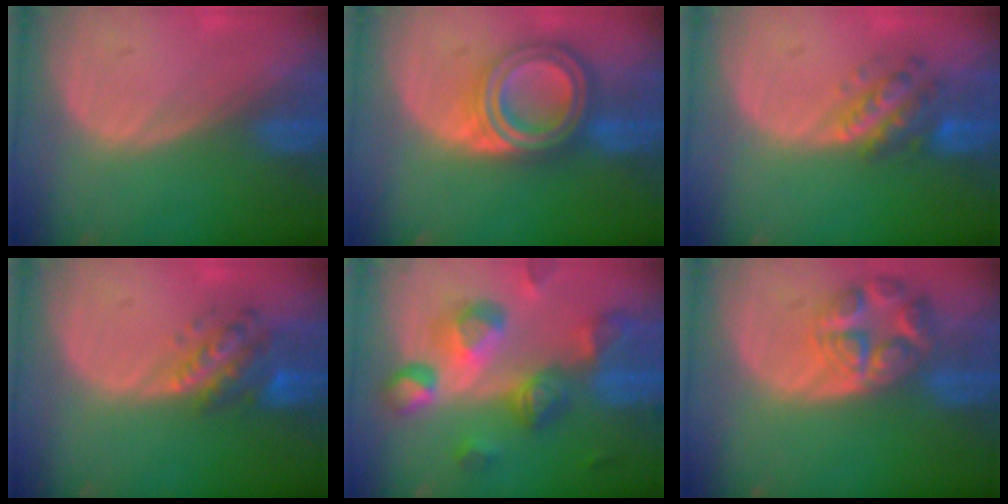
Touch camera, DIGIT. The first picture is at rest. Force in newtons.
{"total": 8.2, "press": 8.2, "slide": 0.6}
{"total": 5.7, "press": 5.4, "slide": 1.7}
{"total": 6.1, "press": 5.9, "slide": 1.7}
{"total": 11.1, "press": 10.0, "slide": 4.9}
{"total": 7.9, "press": 7.0, "slide": 3.6}